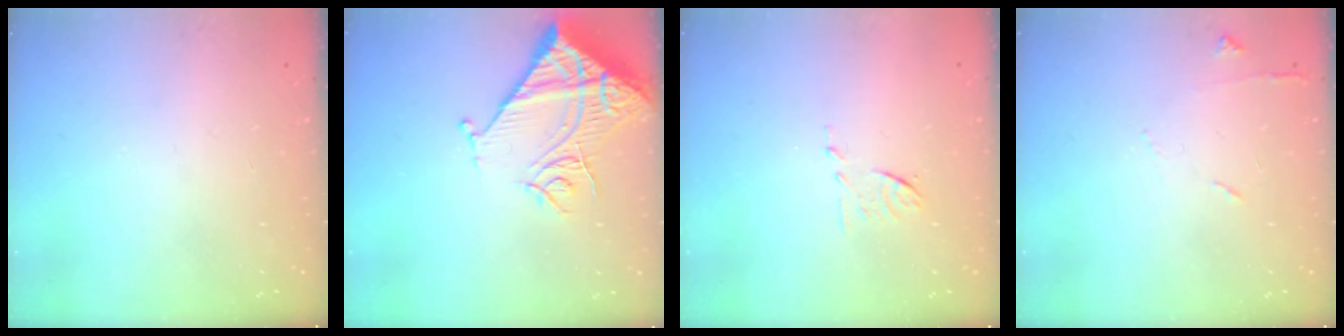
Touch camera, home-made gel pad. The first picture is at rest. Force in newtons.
{"total": 15.5, "press": 15.3, "slide": 1.9}
{"total": 6.2, "press": 6.2, "slide": 0.7}
{"total": 6.2, "press": 6.1, "slide": 0.8}